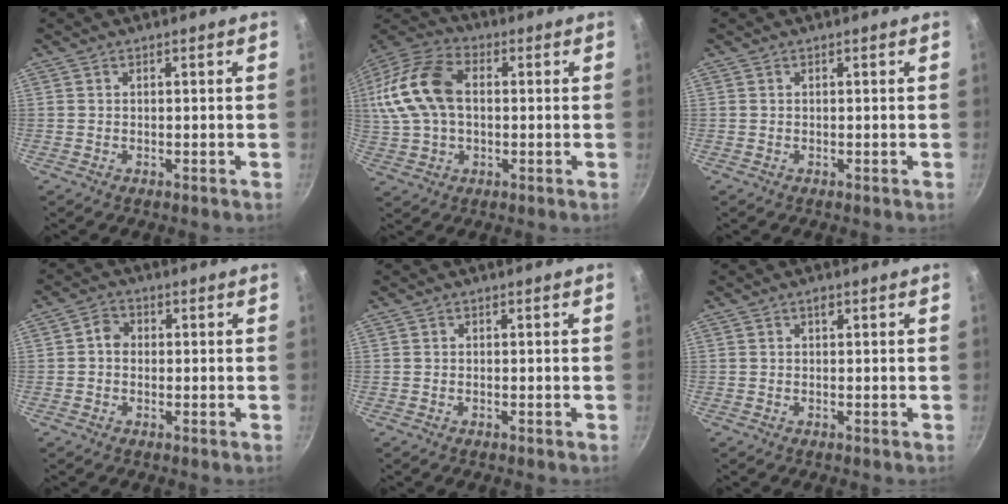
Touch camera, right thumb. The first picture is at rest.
{"total": 18.4, "force": [1.9, 12.1, 13.7], "torque": [-0.289, 0.033, 0.025]}
{"total": 0.0}
{"total": 2.9, "force": [-0.1, 2.5, 1.5], "torque": [-0.017, 0.012, -0.010]}
{"total": 0.0}
{"total": 0.9, "force": [0.3, 0.5, 0.7], "torque": [-0.011, 0.004, 0.003]}